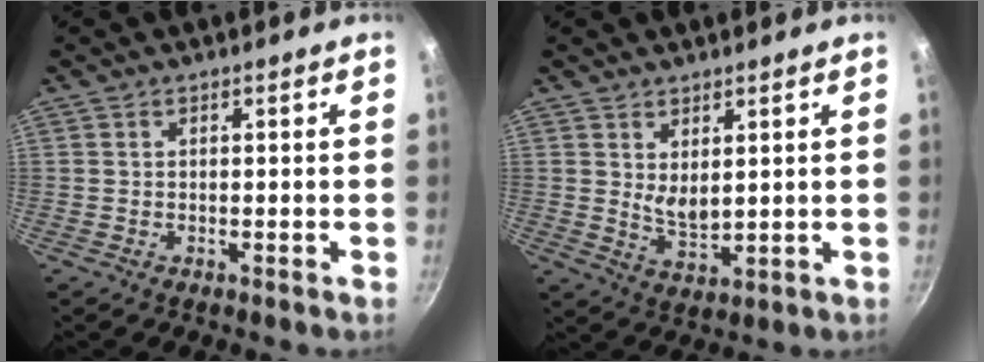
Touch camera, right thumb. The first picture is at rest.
{"total": 4.4, "force": [1.4, 2.1, 3.6], "torque": [-0.057, -0.022, 0.035]}